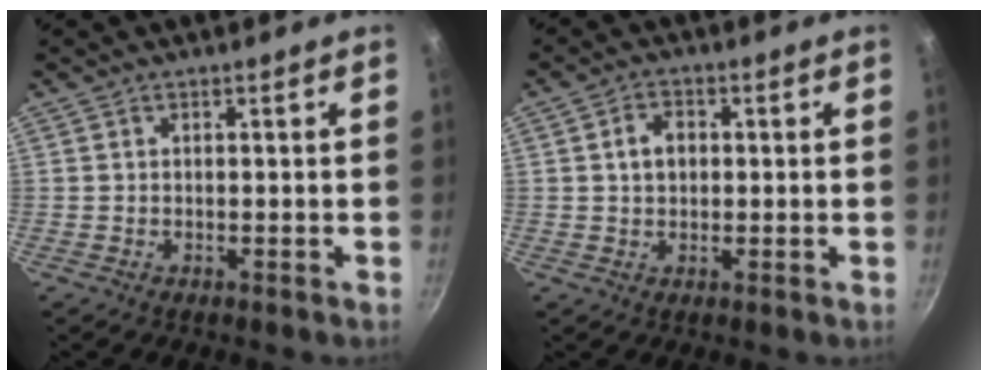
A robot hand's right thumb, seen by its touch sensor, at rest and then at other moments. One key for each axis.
{"total": 4.5, "fx": 0.5, "fy": 3.3, "fz": 2.9, "tx": -0.034, "ty": 0.008, "tz": 0.006}